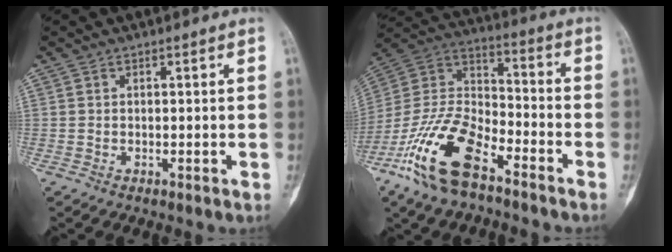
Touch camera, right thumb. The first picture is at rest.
{"total": 18.5, "force": [-11.1, 7.8, 12.6], "torque": [-0.255, 0.059, -0.216]}